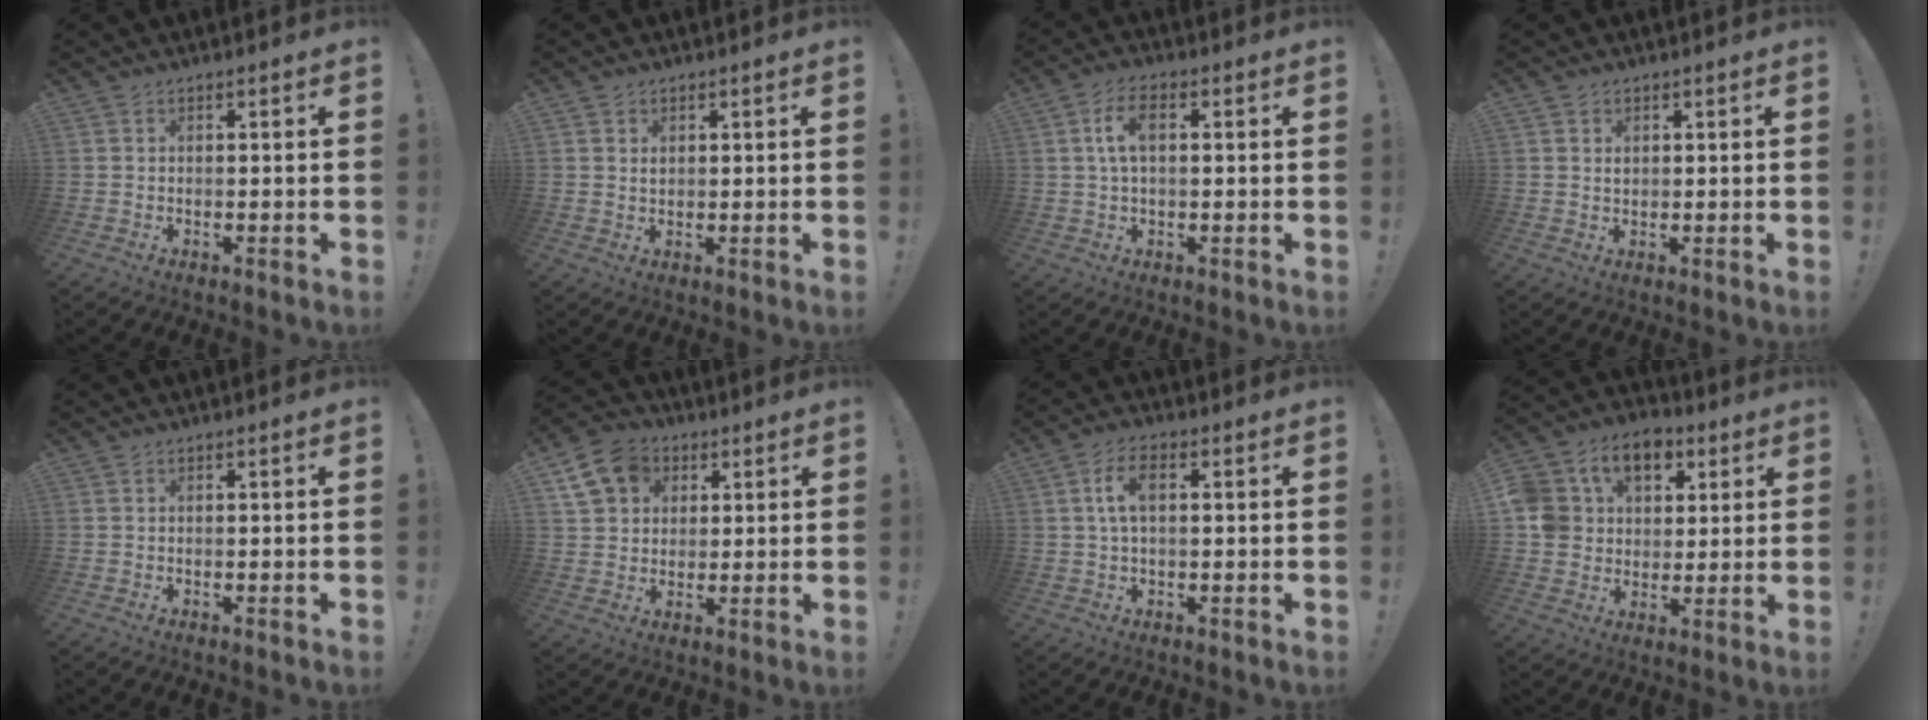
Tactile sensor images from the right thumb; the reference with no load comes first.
{"total": 1.5, "force": [0.9, 1.1, 0.3], "torque": [-0.006, -0.001, 0.018]}
{"total": 6.5, "force": [1.4, 3.2, 5.4], "torque": [-0.101, 0.004, 0.022]}
{"total": 1.4, "force": [0.8, 1.1, 0.3], "torque": [-0.006, 0.000, 0.015]}
{"total": 0.0}
{"total": 12.1, "force": [4.5, 10.0, 5.1], "torque": [-0.081, -0.009, 0.095]}
{"total": 6.1, "force": [1.3, 3.0, 5.1], "torque": [-0.095, 0.003, 0.020]}
{"total": 14.4, "force": [5.6, 11.2, 7.2], "torque": [-0.119, -0.019, 0.110]}